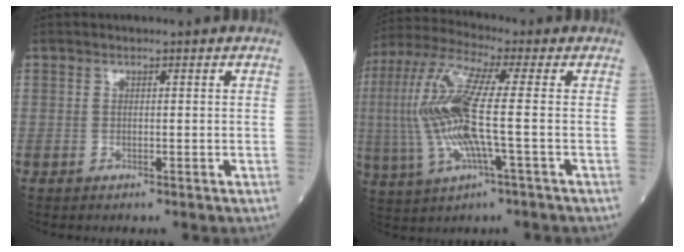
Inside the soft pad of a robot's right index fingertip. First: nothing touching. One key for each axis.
{"total": 14.4, "fx": -0.5, "fy": 1.7, "fz": 14.2, "tx": -0.320, "ty": 0.011, "tz": -0.016}